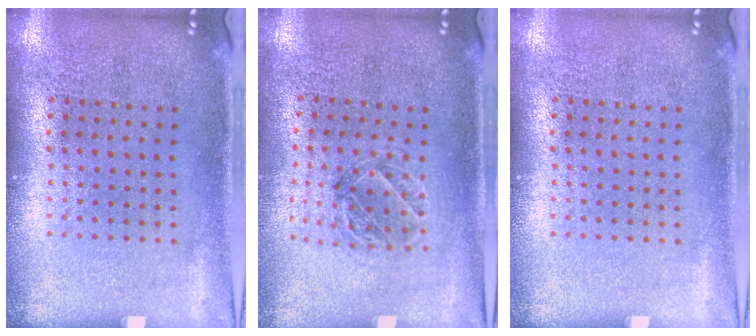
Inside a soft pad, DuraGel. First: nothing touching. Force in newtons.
{"total": 1.1, "press": 1.1, "slide": 0.2}
{"total": 0.0}